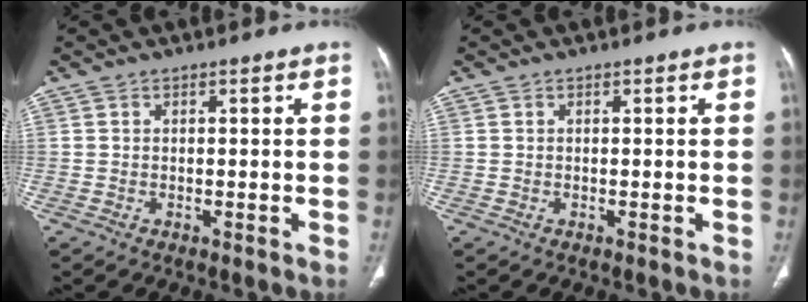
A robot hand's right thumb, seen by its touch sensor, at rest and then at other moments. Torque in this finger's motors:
{"motor_torque": [0.00, 0.00, -0.02, -0.04, 0.02]}